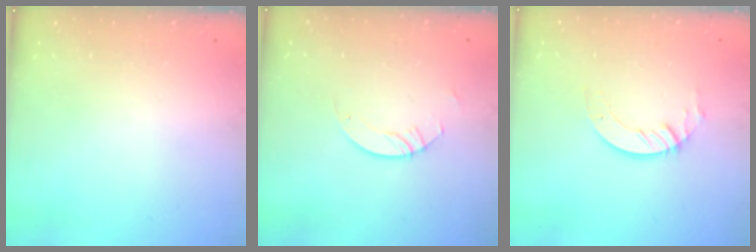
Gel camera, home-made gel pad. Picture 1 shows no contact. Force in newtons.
{"total": 3.0, "press": 3.0, "slide": 0.3}
{"total": 3.4, "press": 3.4, "slide": 0.3}